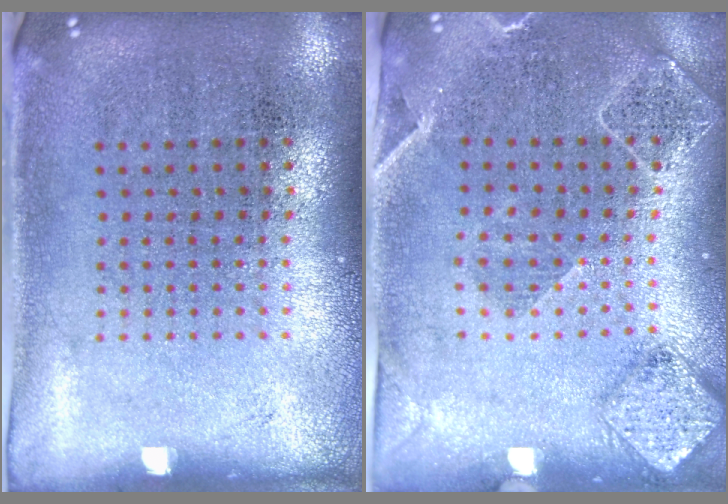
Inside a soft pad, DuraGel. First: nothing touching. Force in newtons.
{"total": 1.7, "press": 1.7, "slide": 0.5}